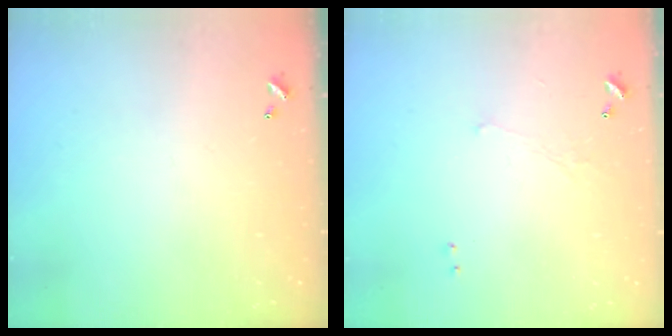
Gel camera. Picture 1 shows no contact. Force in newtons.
{"total": 0.6, "press": 0.2, "slide": 0.5}